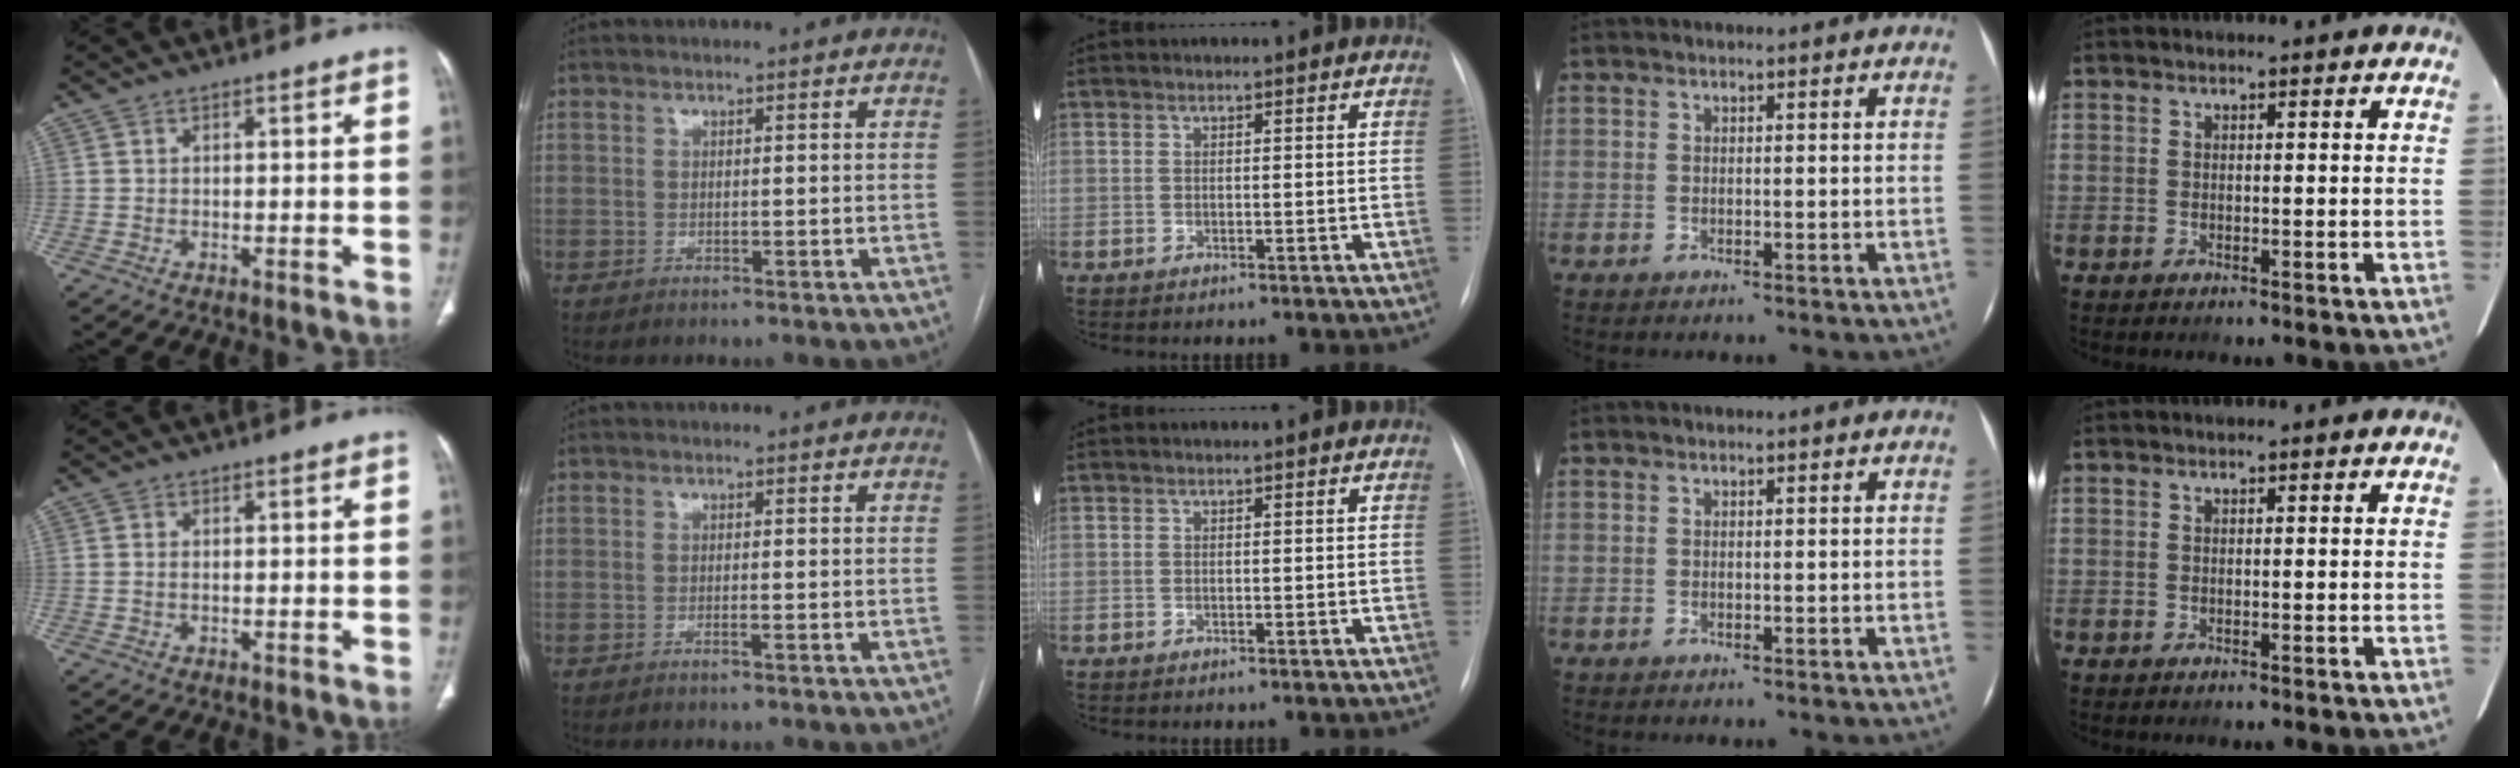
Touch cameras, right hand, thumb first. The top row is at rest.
{"thumb": {"total": 0.6, "force": [0.1, 0.2, 0.5], "torque": [-0.017, 0.003, 0.004]}, "index": {"total": 0.7, "force": [-0.4, -0.1, 0.6], "torque": [-0.013, -0.001, -0.005]}}